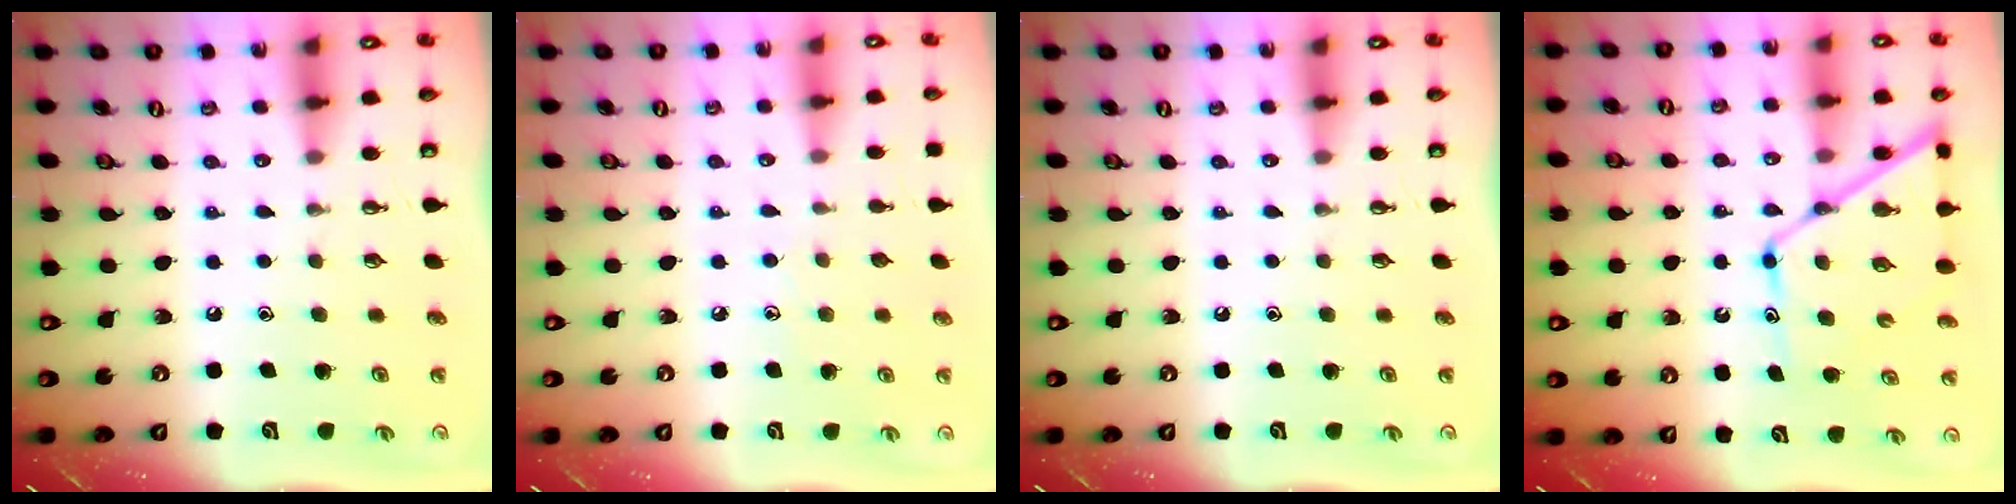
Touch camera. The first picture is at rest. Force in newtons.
{"total": 3.5, "press": 3.5, "slide": 0.4}
{"total": 0.0}
{"total": 13.0, "press": 13.0, "slide": 1.1}